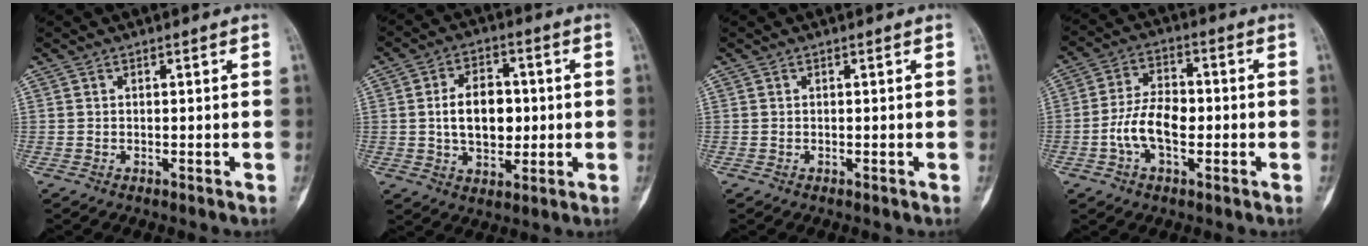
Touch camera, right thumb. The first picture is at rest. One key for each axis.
{"total": 10.3, "fx": 0.3, "fy": 6.9, "fz": 7.7, "tx": -0.098, "ty": 0.009, "tz": 0.006}
{"total": 0.0}
{"total": 9.5, "fx": -2.0, "fy": 5.4, "fz": 7.5, "tx": -0.140, "ty": 0.024, "tz": -0.042}